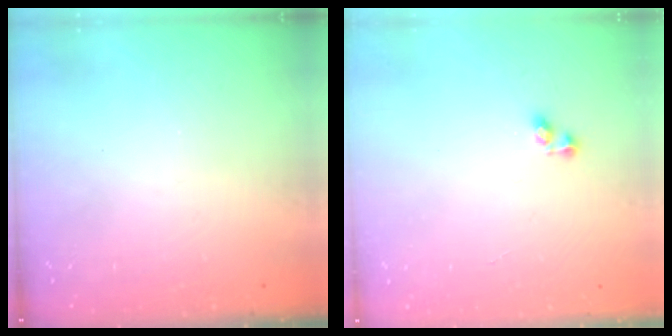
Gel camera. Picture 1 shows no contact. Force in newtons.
{"total": 2.9, "press": 2.6, "slide": 1.3}